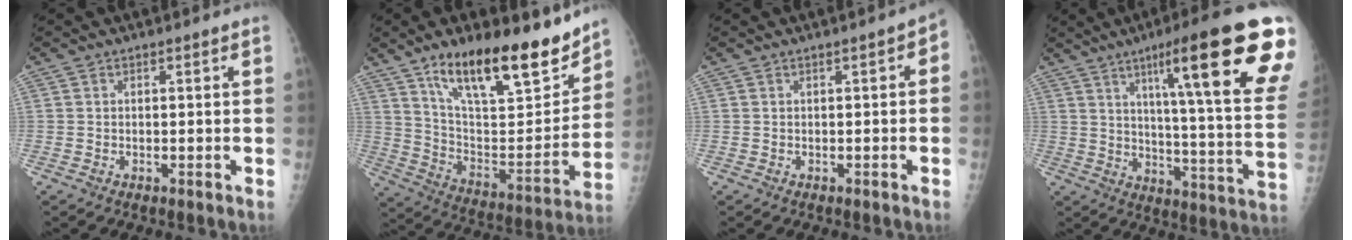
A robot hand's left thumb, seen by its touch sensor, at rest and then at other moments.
{"total": 23.6, "force": [16.4, 7.7, 15.1], "torque": [-0.194, -0.073, 0.274]}
{"total": 2.0, "force": [-0.1, 0.9, 1.7], "torque": [-0.007, 0.012, -0.009]}
{"total": 25.8, "force": [12.8, 2.8, 22.2], "torque": [-0.287, -0.037, 0.183]}